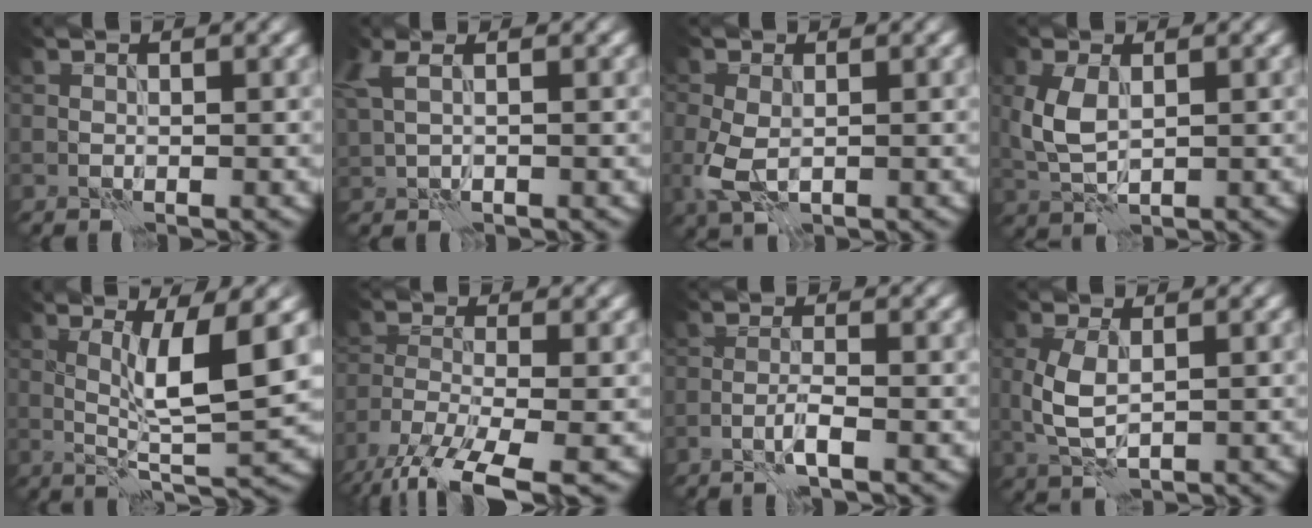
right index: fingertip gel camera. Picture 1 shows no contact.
{"total": 2.7, "force": [1.3, 1.1, 2.2], "torque": [-0.047, 0.013, 0.020]}
{"total": 3.5, "force": [-0.5, 2.2, 2.8], "torque": [-0.074, -0.010, -0.006]}
{"total": 4.0, "force": [0.5, 2.2, 3.3], "torque": [-0.083, 0.005, 0.015]}
{"total": 6.2, "force": [1.1, 0.7, 6.1], "torque": [-0.111, -0.006, 0.026]}
{"total": 9.3, "force": [-6.7, 2.5, 5.9], "torque": [-0.123, -0.018, -0.127]}
{"total": 1.9, "force": [-1.1, 0.0, 1.5], "torque": [-0.029, 0.008, -0.025]}
{"total": 3.7, "force": [0.3, 1.8, 3.2], "torque": [-0.077, 0.004, 0.008]}